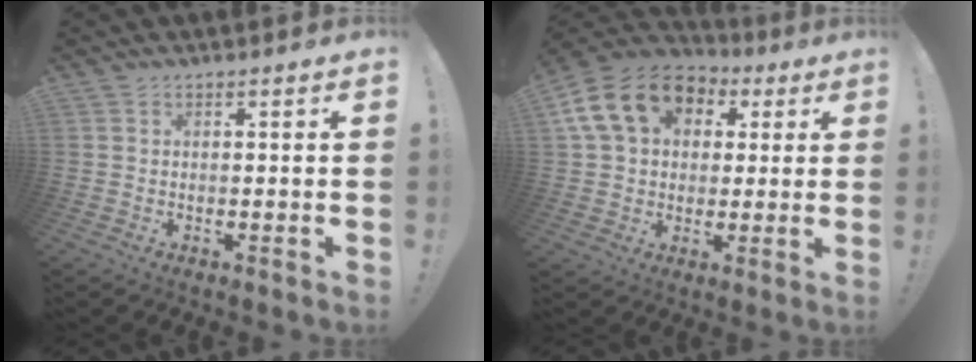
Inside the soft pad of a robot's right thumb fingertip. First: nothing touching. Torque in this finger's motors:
{"motor_torque": [1.99, 2.57, 0.73, -0.40, 0.13]}